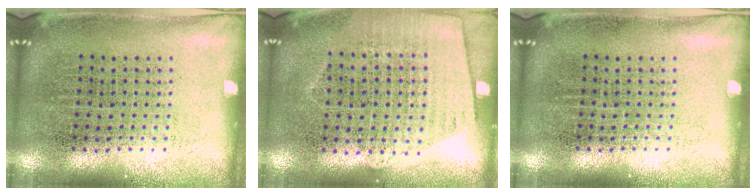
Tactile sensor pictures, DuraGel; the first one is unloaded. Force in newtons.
{"total": 1.3, "press": 1.1, "slide": 0.6}
{"total": 0.0}